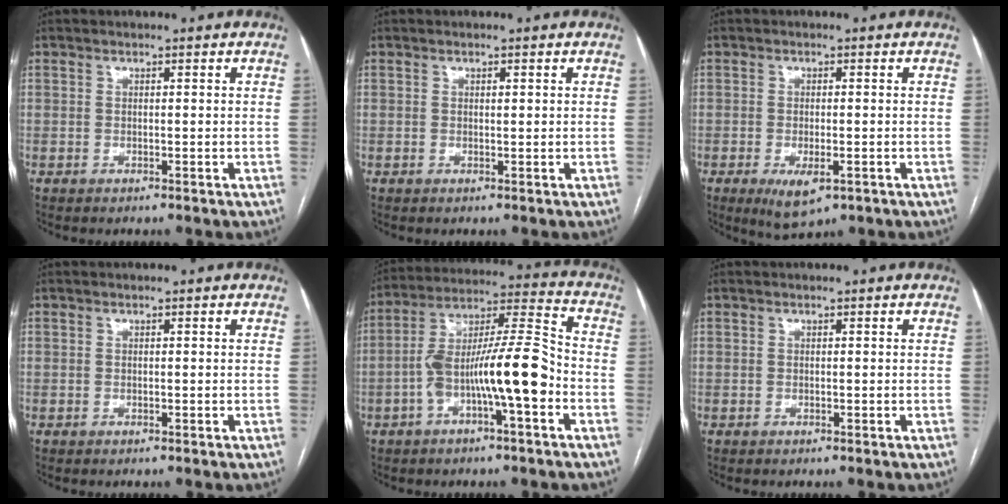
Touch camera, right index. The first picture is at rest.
{"total": 0.6, "force": [0.2, 0.2, 0.5], "torque": [-0.010, -0.001, 0.003]}
{"total": 5.0, "force": [-2.2, 1.8, 4.1], "torque": [-0.072, -0.011, -0.026]}
{"total": 0.0}
{"total": 13.8, "force": [-4.2, 1.9, 13.0], "torque": [-0.233, 0.027, -0.069]}
{"total": 0.0}